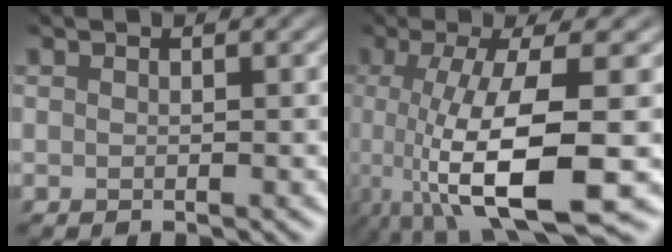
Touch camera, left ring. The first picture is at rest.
{"total": 11.5, "force": [-4.1, 2.7, 10.4], "torque": [-0.178, -0.018, -0.056]}